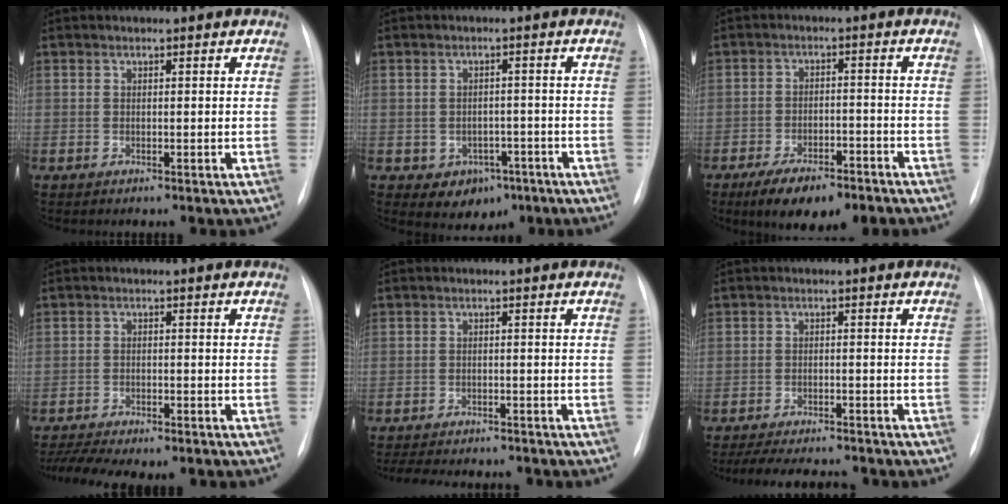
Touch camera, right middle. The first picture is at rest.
{"total": 5.0, "force": [-2.3, 3.9, 2.0], "torque": [-0.021, 0.011, -0.018]}
{"total": 9.2, "force": [-6.6, 3.1, 5.6], "torque": [-0.089, -0.008, -0.106]}
{"total": 10.8, "force": [-9.2, 2.4, 5.0], "torque": [-0.082, 0.005, -0.130]}
{"total": 11.0, "force": [-10.0, 2.7, 3.9], "torque": [-0.069, -0.002, -0.128]}
{"total": 10.8, "force": [-9.7, 2.3, 4.3], "torque": [-0.069, -0.001, -0.132]}